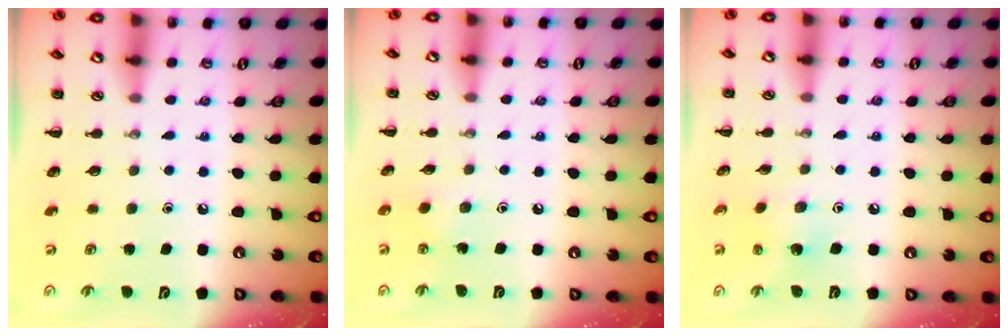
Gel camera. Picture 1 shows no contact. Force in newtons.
{"total": 1.9, "press": 1.8, "slide": 0.7}
{"total": 2.5, "press": 2.4, "slide": 0.7}